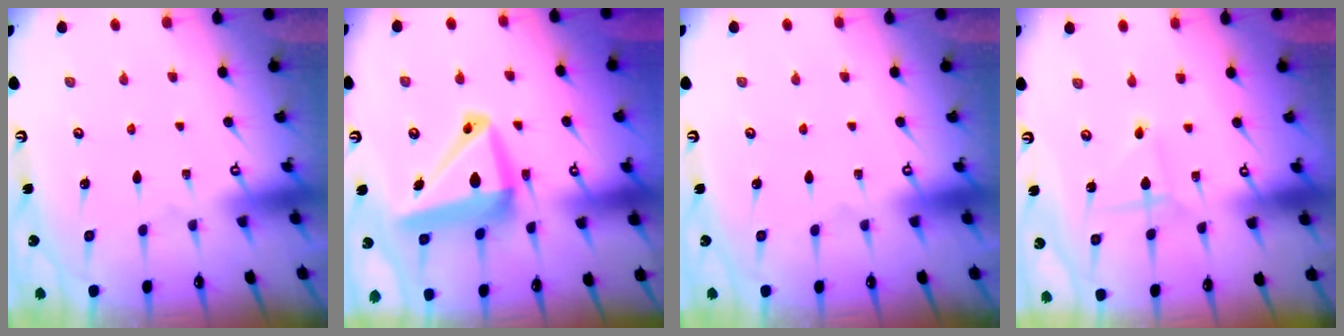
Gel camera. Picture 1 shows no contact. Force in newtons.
{"total": 13.7, "press": 13.5, "slide": 2.6}
{"total": 0.0}
{"total": 2.2, "press": 2.1, "slide": 0.3}